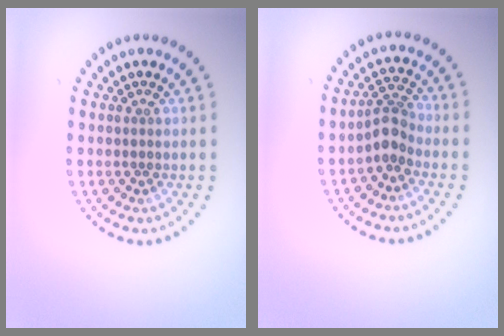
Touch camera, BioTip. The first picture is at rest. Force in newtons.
{"total": 2.4, "press": 1.9, "slide": 1.6}